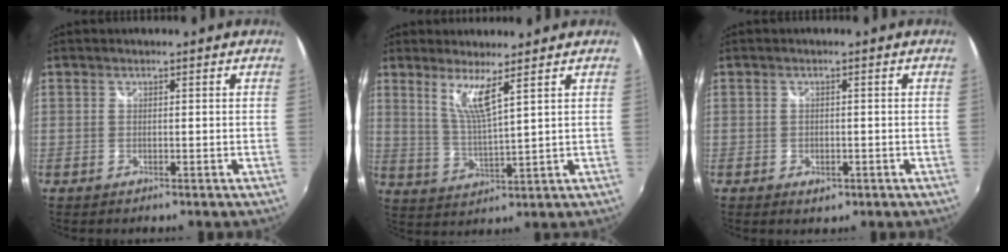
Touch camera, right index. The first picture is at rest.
{"total": 5.9, "force": [3.8, -0.2, 4.6], "torque": [-0.091, -0.011, 0.074]}
{"total": 2.5, "force": [-1.1, 1.7, 1.5], "torque": [-0.026, -0.004, -0.014]}